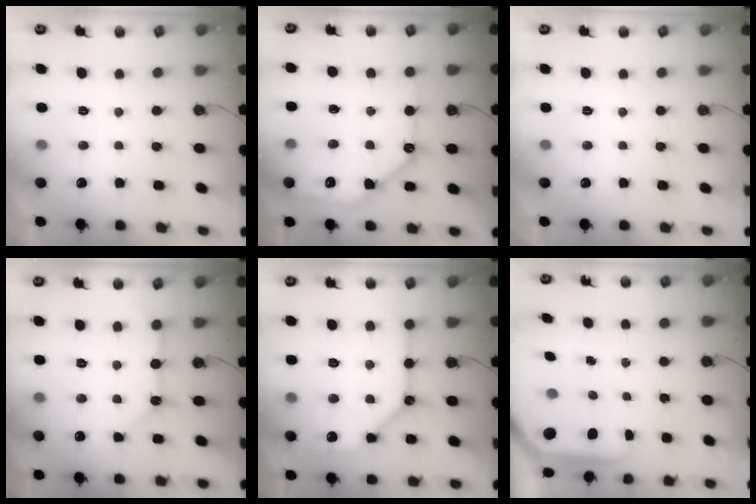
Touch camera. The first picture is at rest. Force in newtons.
{"total": 14.2, "press": 14.1, "slide": 1.6}
{"total": 0.0}
{"total": 7.7, "press": 7.7, "slide": 0.8}
{"total": 12.4, "press": 12.3, "slide": 1.5}
{"total": 9.8, "press": 9.8, "slide": 0.7}